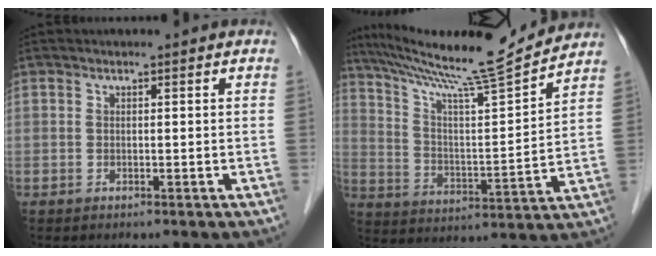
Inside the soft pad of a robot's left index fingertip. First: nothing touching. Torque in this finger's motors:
{"motor_torque": [0.13, -1.38, 0.21, 0.06]}